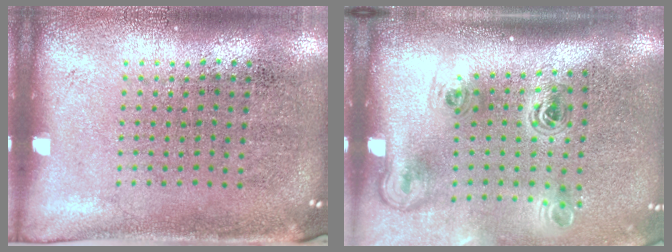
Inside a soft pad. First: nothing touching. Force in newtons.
{"total": 2.2, "press": 1.4, "slide": 1.7}